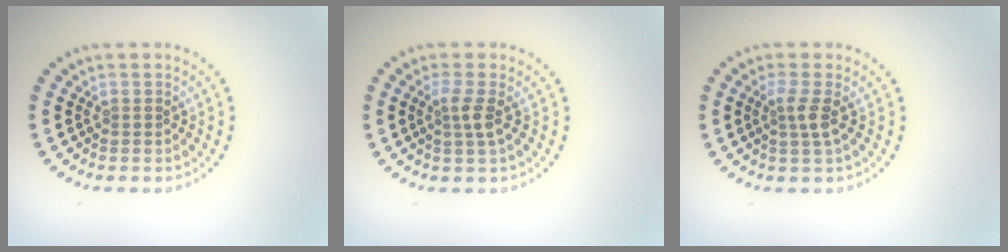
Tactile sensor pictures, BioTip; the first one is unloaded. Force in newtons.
{"total": 1.8, "press": 1.3, "slide": 1.2}
{"total": 1.8, "press": 1.2, "slide": 1.3}